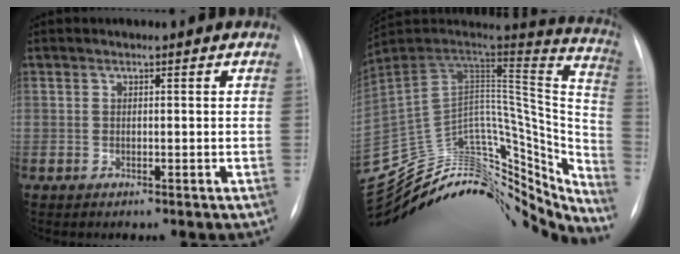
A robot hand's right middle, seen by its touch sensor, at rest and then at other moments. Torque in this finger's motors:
{"motor_torque": [-0.56, -1.01, -0.29, -0.10]}